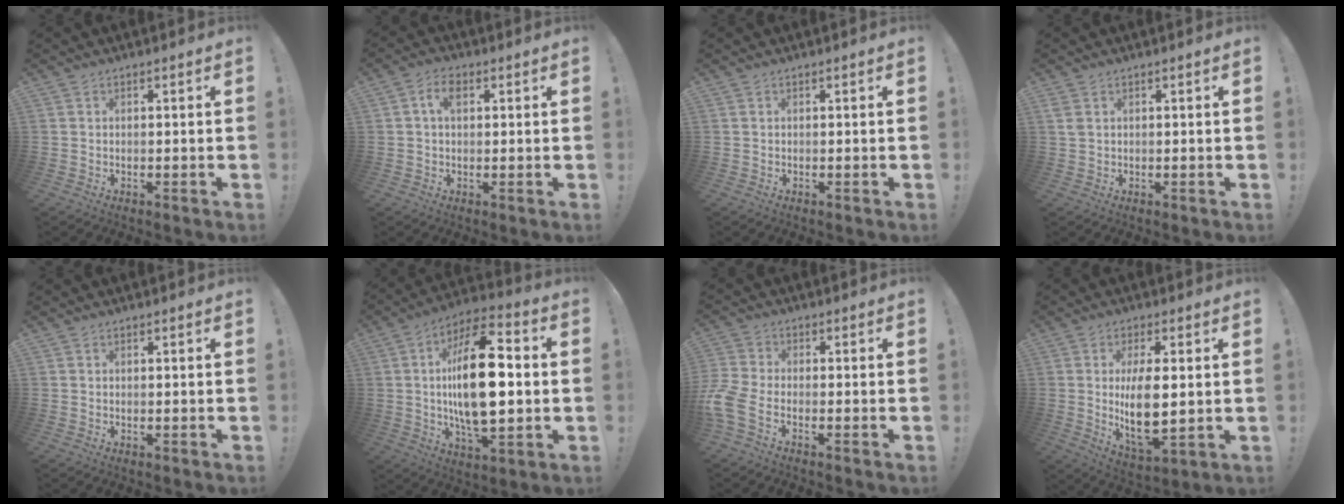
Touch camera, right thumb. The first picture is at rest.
{"total": 4.9, "force": [1.3, 3.0, 3.6], "torque": [-0.060, 0.007, 0.021]}
{"total": 0.0}
{"total": 1.9, "force": [0.8, 1.2, 1.1], "torque": [-0.023, 0.003, 0.016]}
{"total": 0.0}
{"total": 22.9, "force": [0.6, 10.7, 20.2], "torque": [-0.355, -0.003, 0.003]}
{"total": 6.2, "force": [-2.9, 2.7, 4.7], "torque": [-0.127, -0.008, -0.054]}
{"total": 12.7, "force": [1.0, 5.5, 11.5], "torque": [-0.223, -0.022, 0.014]}